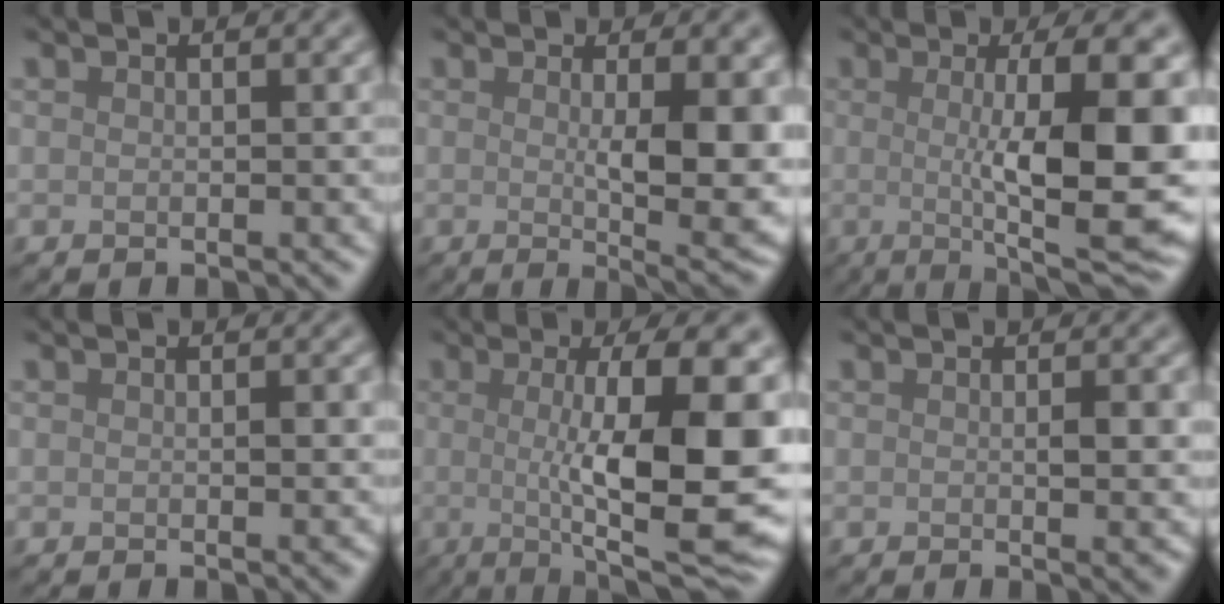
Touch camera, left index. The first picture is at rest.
{"total": 7.8, "force": [-0.1, 1.8, 7.6], "torque": [-0.101, -0.014, 0.008]}
{"total": 12.7, "force": [0.1, 2.9, 12.3], "torque": [-0.150, -0.007, 0.000]}
{"total": 1.0, "force": [0.0, 0.1, 1.0], "torque": [-0.011, 0.000, 0.000]}
{"total": 13.9, "force": [0.0, 3.5, 13.5], "torque": [-0.165, -0.006, -0.003]}
{"total": 2.1, "force": [-0.1, 0.3, 2.1], "torque": [-0.027, -0.006, -0.002]}